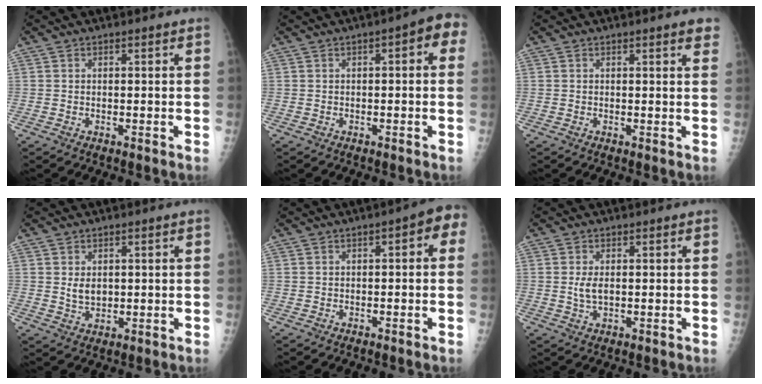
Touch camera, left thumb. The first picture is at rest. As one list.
[{"total": 5.6, "force": [1.2, 2.1, 5.1], "torque": [-0.048, 0.020, 0.004]}, {"total": 2.5, "force": [1.6, 0.4, 1.8], "torque": [-0.015, -0.003, 0.016]}, {"total": 3.3, "force": [0.7, 2.4, 2.1], "torque": [-0.025, -0.009, 0.019]}, {"total": 4.6, "force": [0.6, 1.9, 4.1], "torque": [-0.034, 0.021, -0.004]}, {"total": 2.8, "force": [0.2, 1.6, 2.3], "torque": [-0.047, -0.006, 0.006]}]